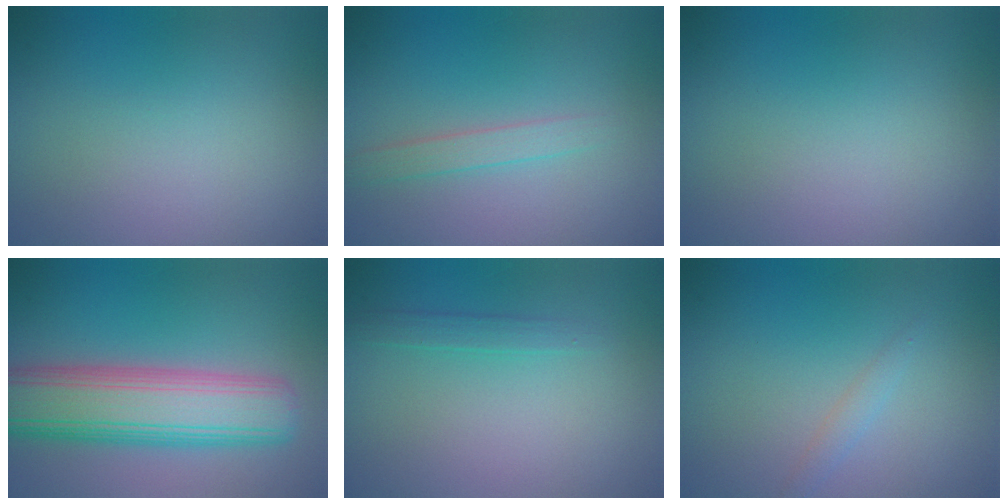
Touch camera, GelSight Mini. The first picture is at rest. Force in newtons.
{"total": 1.5, "press": 1.5, "slide": 0.1}
{"total": 0.0}
{"total": 9.4, "press": 9.4, "slide": 0.6}
{"total": 1.1, "press": 1.1, "slide": 0.0}
{"total": 1.0, "press": 1.0, "slide": 0.0}